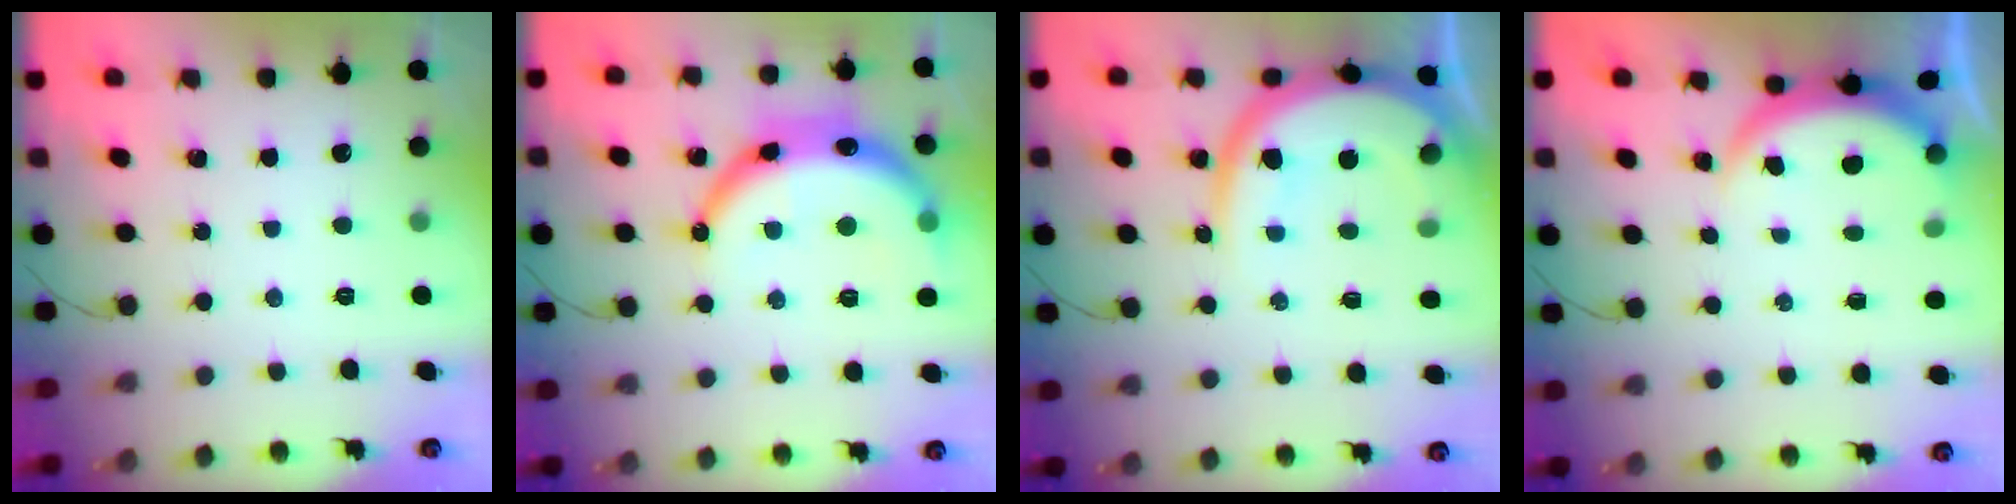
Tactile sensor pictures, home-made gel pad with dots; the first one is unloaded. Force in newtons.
{"total": 16.0, "press": 16.0, "slide": 1.0}
{"total": 15.4, "press": 15.3, "slide": 0.8}
{"total": 3.8, "press": 3.8, "slide": 0.3}